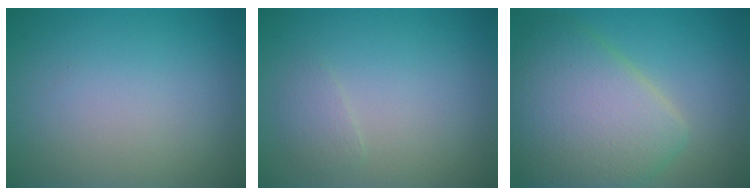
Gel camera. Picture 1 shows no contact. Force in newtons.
{"total": 1.2, "press": 1.2, "slide": 0.1}
{"total": 8.1, "press": 8.1, "slide": 0.2}